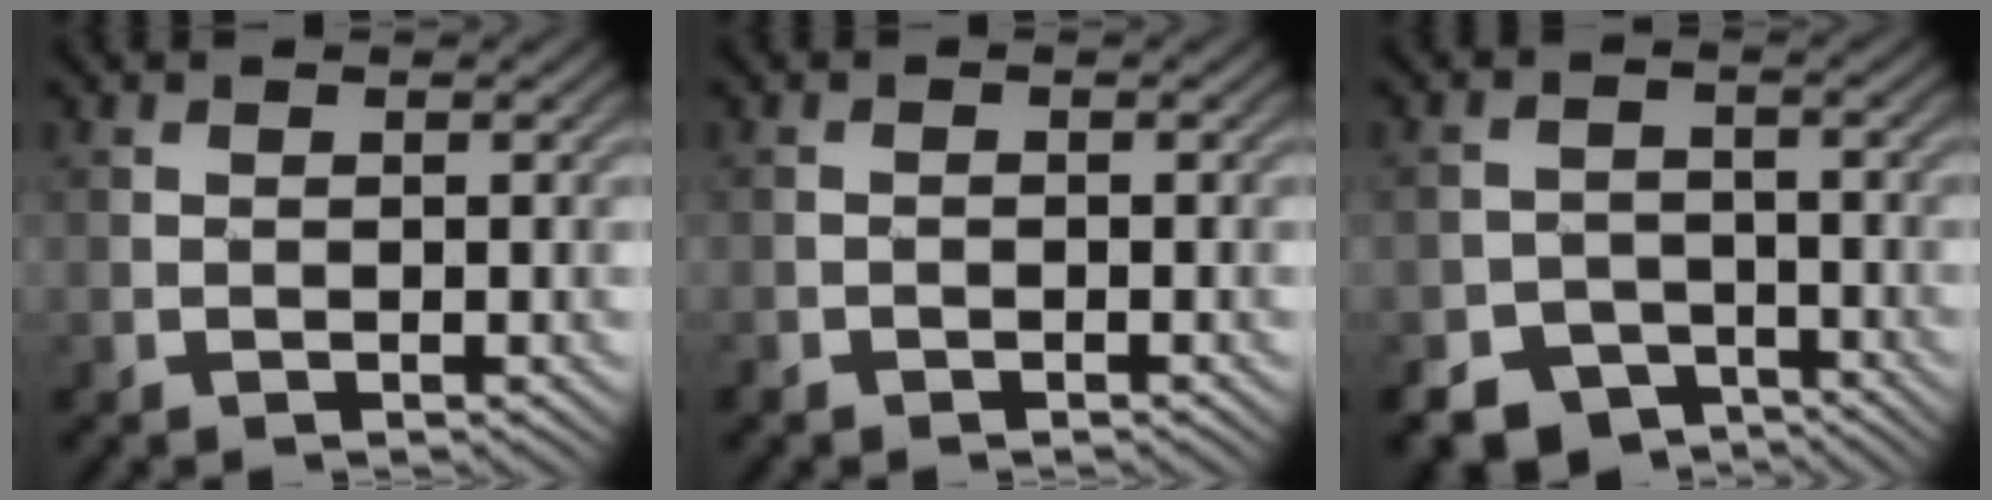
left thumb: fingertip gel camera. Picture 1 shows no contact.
{"total": 0.8, "force": [-0.7, 0.4, 0.1], "torque": [-0.003, -0.003, -0.015]}
{"total": 7.4, "force": [-5.6, 4.4, 1.7], "torque": [-0.022, -0.012, -0.088]}